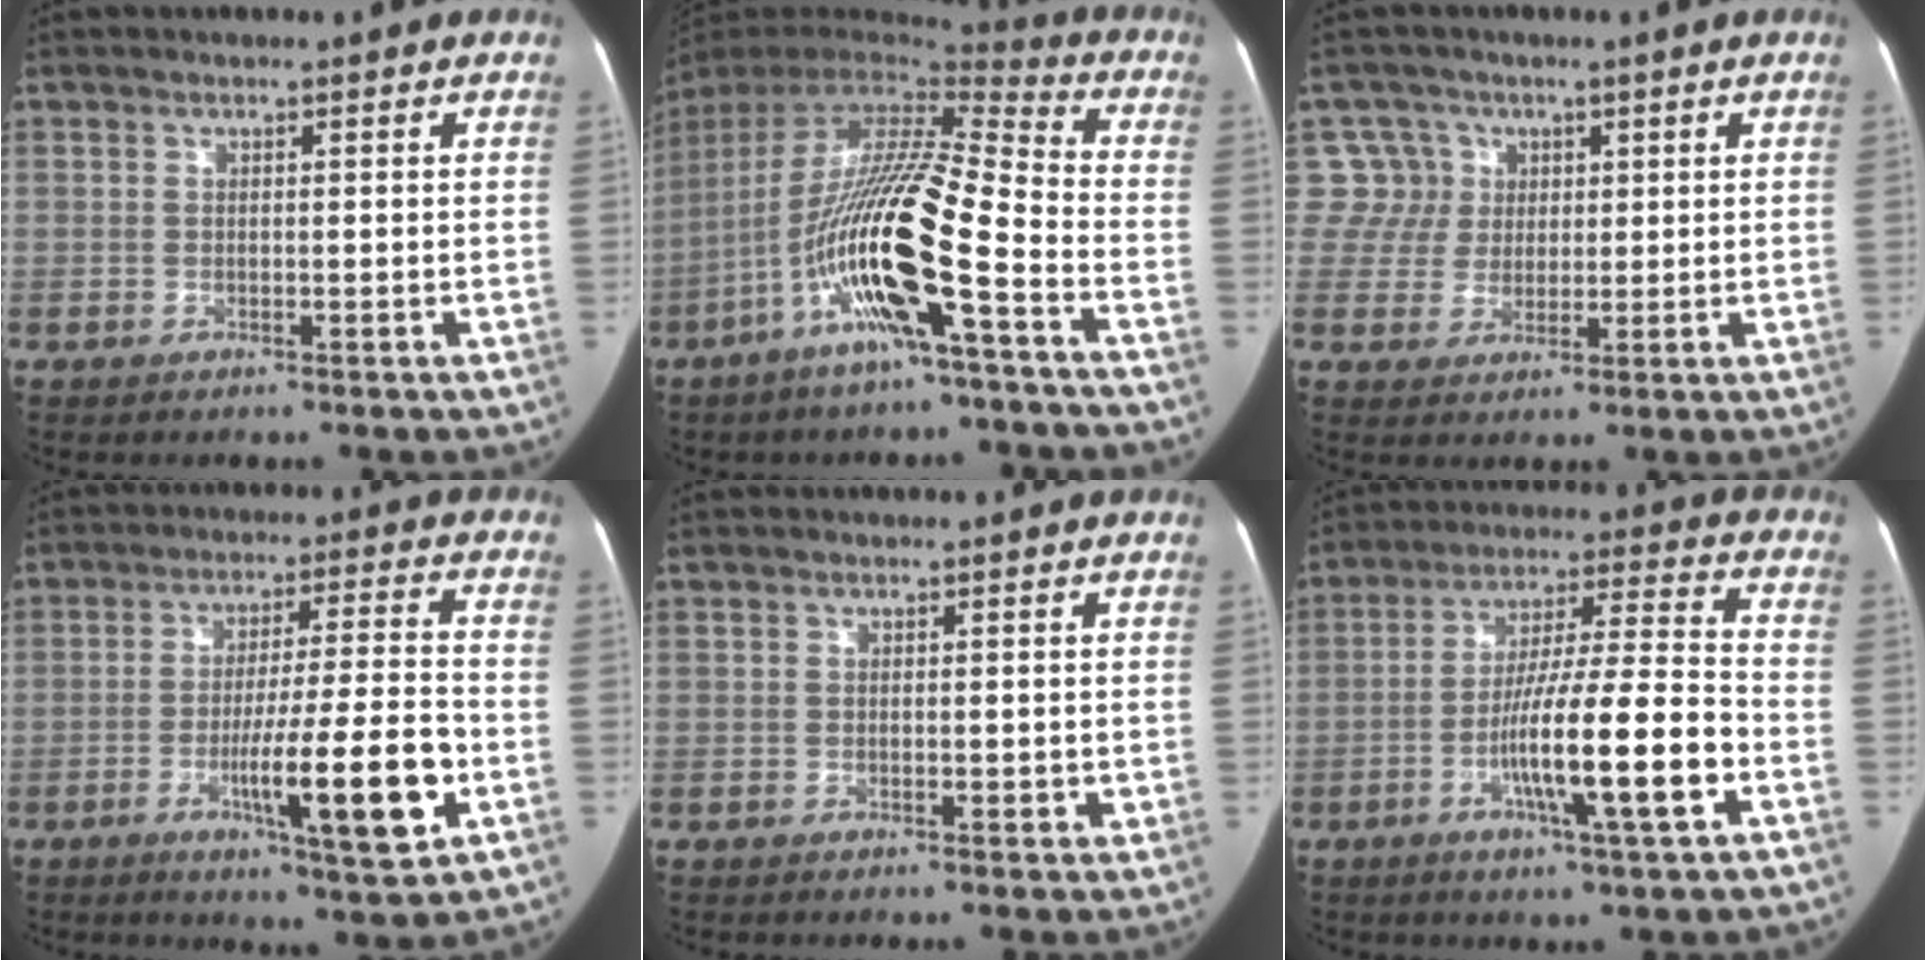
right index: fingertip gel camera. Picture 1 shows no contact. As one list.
[{"total": 18.0, "force": [-7.4, 0.4, 16.4], "torque": [-0.323, -0.019, -0.147]}, {"total": 6.2, "force": [2.0, 5.9, -0.5], "torque": [0.019, 0.013, 0.042]}, {"total": 13.3, "force": [-4.4, 0.5, 12.5], "torque": [-0.200, -0.012, -0.068]}, {"total": 1.2, "force": [-0.1, 0.6, 1.1], "torque": [-0.016, -0.002, 0.001]}, {"total": 14.7, "force": [-5.1, 0.2, 13.8], "torque": [-0.238, -0.002, -0.087]}]